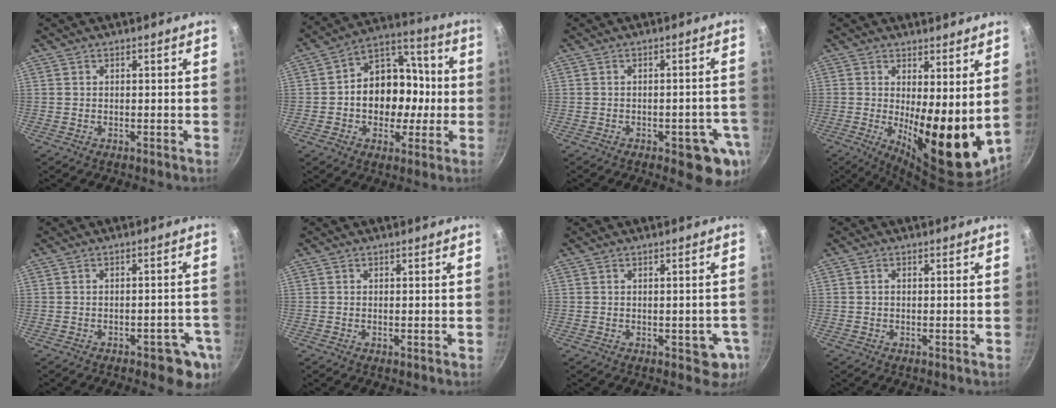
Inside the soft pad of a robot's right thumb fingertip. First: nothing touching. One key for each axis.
{"total": 15.9, "fx": -1.5, "fy": 12.4, "fz": 9.9, "tx": -0.103, "ty": 0.039, "tz": -0.034}
{"total": 9.4, "fx": -3.8, "fy": 4.0, "fz": 7.6, "tx": -0.053, "ty": 0.014, "tz": -0.043}
{"total": 15.1, "fx": 1.1, "fy": 5.3, "fz": 14.1, "tx": -0.168, "ty": -0.036, "tz": 0.024}
{"total": 7.1, "fx": -3.2, "fy": 3.5, "fz": 5.4, "tx": -0.023, "ty": 0.023, "tz": -0.031}
{"total": 0.0}
{"total": 5.0, "fx": -1.3, "fy": 2.7, "fz": 4.0, "tx": -0.023, "ty": 0.001, "tz": -0.014}
{"total": 0.6, "fx": 0.0, "fy": 0.4, "fz": 0.4, "tx": -0.006, "ty": 0.003, "tz": 0.000}